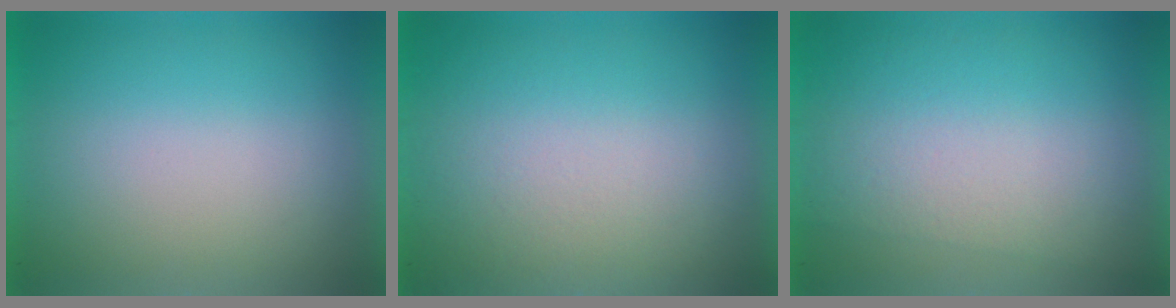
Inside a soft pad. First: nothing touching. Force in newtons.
{"total": 3.8}
{"total": 2.8}